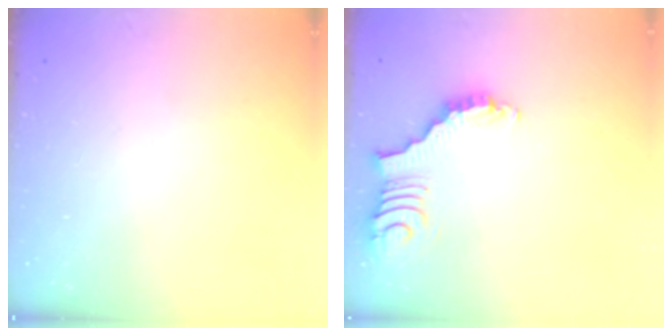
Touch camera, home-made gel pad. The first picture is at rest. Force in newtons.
{"total": 3.7, "press": 3.6, "slide": 0.7}